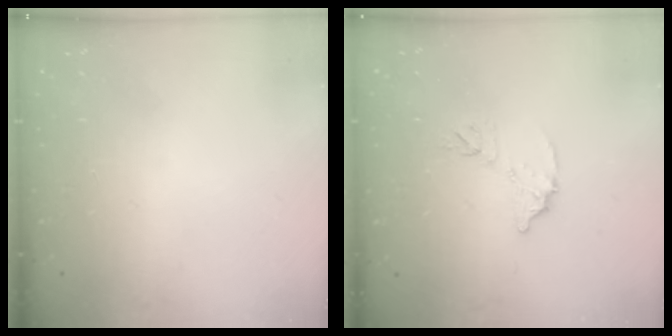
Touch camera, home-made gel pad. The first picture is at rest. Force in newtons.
{"total": 8.7, "press": 8.7, "slide": 0.5}